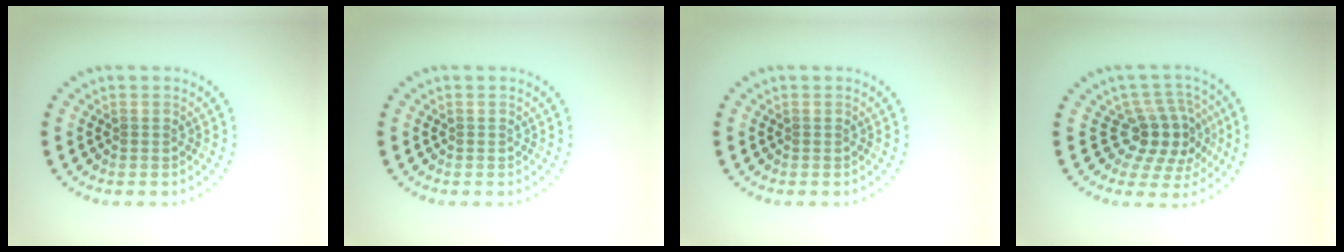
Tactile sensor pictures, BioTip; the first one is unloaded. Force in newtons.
{"total": 0.0}
{"total": 0.0}
{"total": 4.2, "press": 3.5, "slide": 2.3}